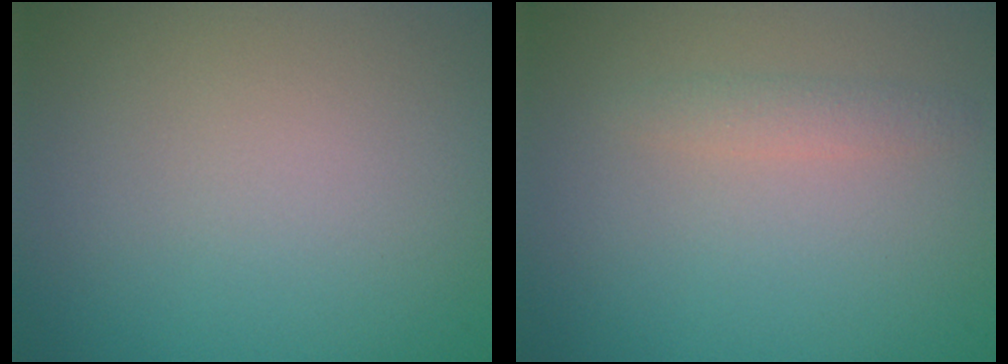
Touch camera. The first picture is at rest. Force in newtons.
{"total": 1.3, "press": 1.3, "slide": 0.0}